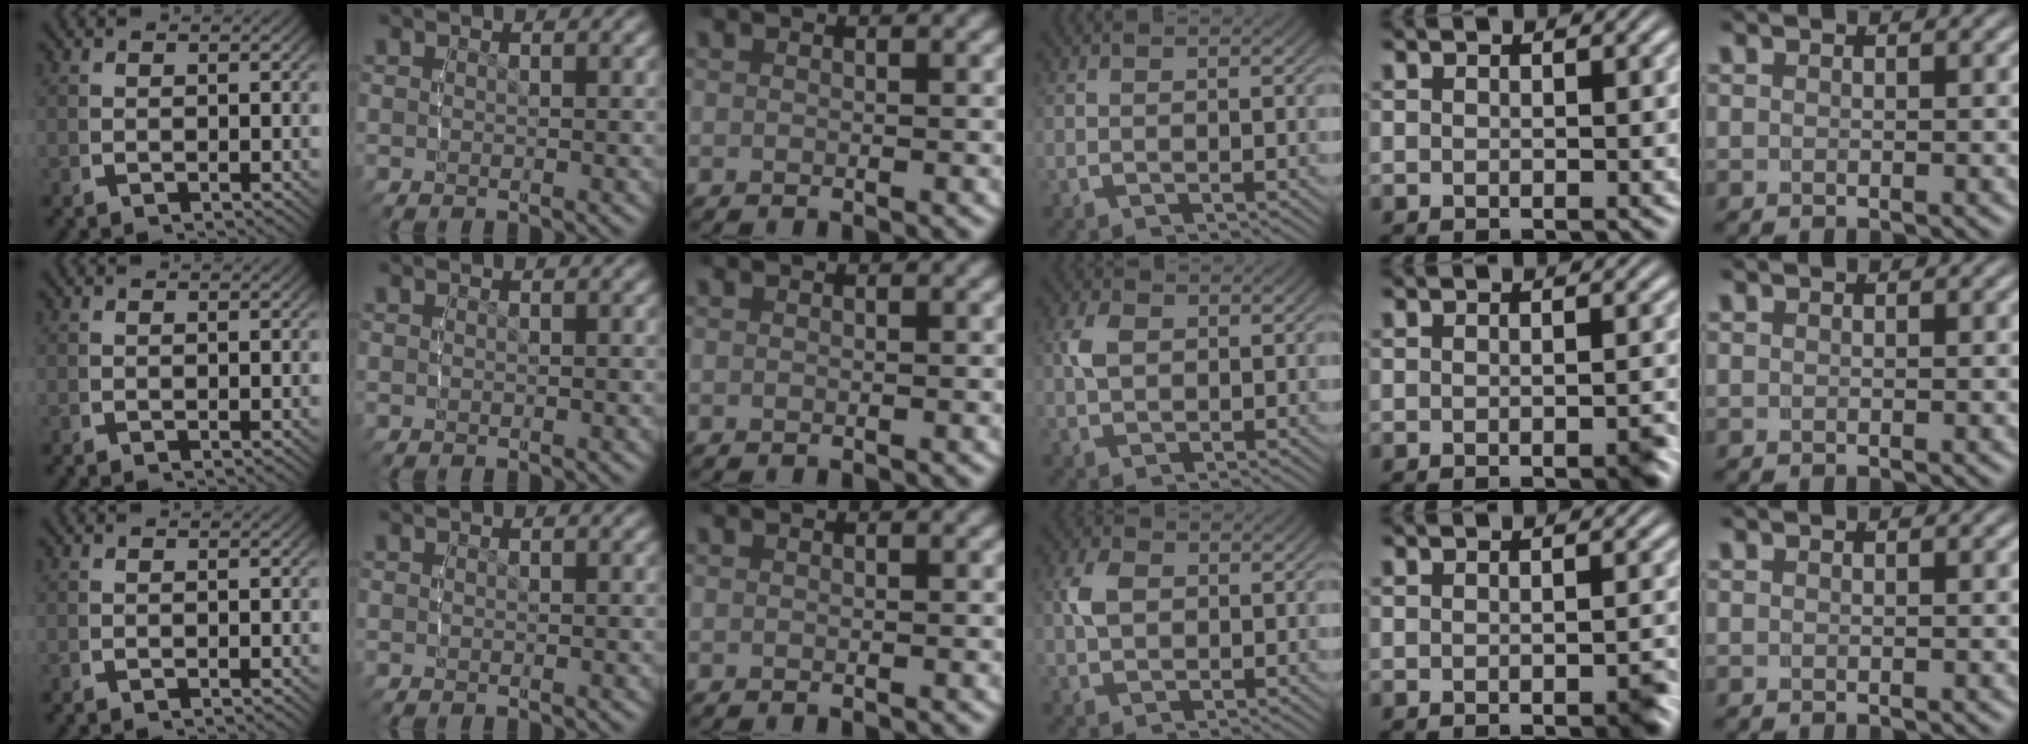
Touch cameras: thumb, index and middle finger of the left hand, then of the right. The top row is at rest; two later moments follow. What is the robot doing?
{"motion": "lift_and_place", "object": "bottle cap"}